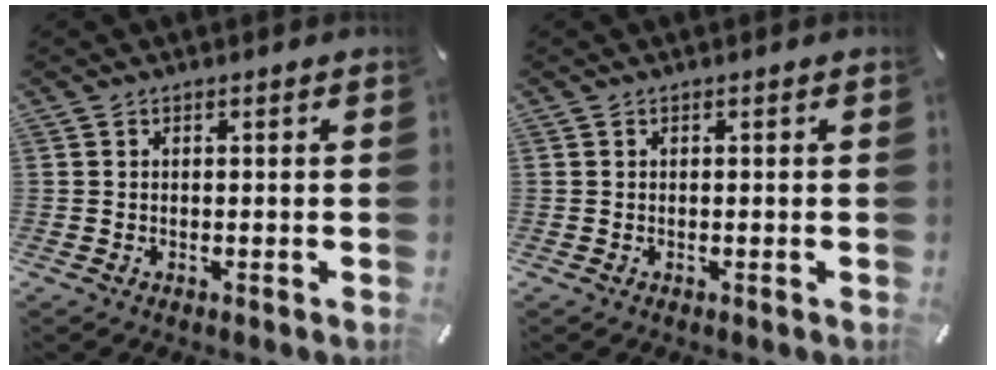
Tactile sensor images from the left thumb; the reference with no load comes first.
{"total": 0.0}